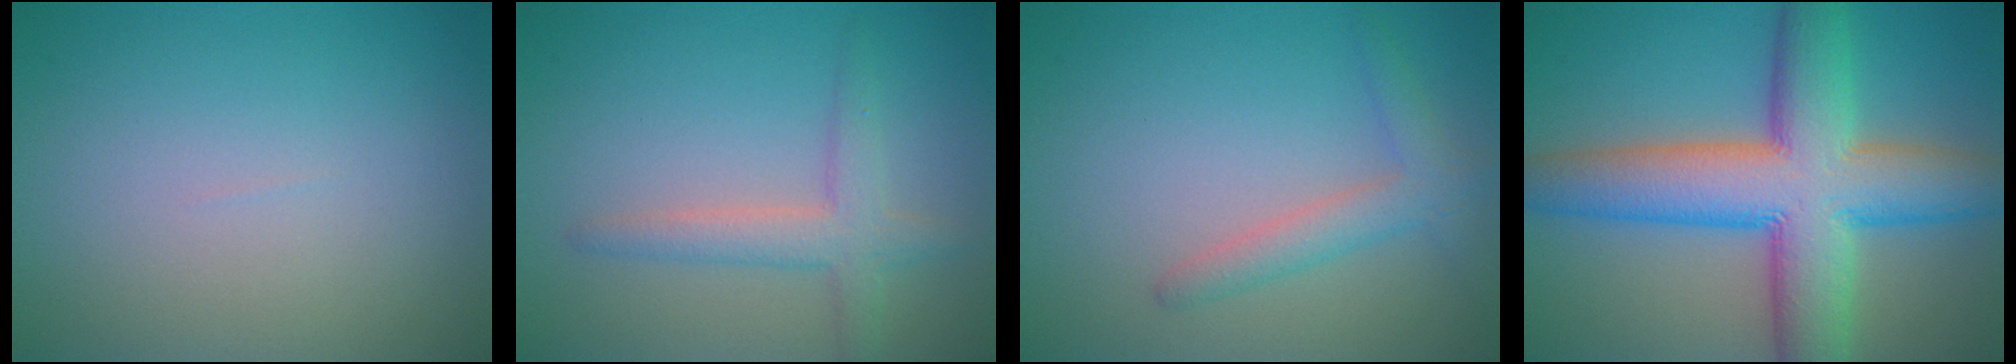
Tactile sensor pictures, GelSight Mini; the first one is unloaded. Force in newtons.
{"total": 3.0, "press": 3.0, "slide": 0.1}
{"total": 2.6, "press": 2.5, "slide": 0.1}
{"total": 11.9, "press": 11.9, "slide": 0.2}